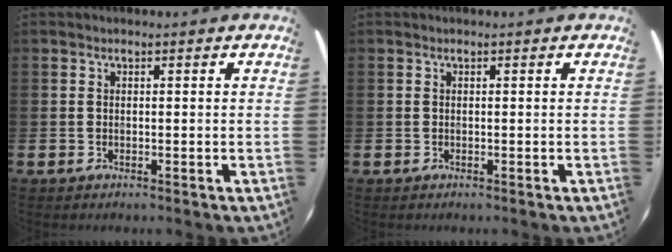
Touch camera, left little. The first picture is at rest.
{"total": 0.0}